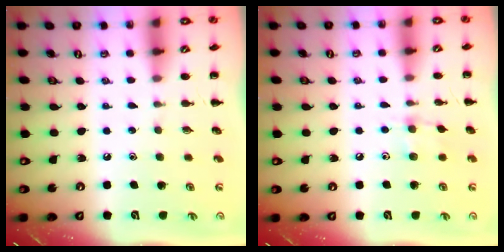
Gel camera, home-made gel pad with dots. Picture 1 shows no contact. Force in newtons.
{"total": 6.7, "press": 6.5, "slide": 1.8}